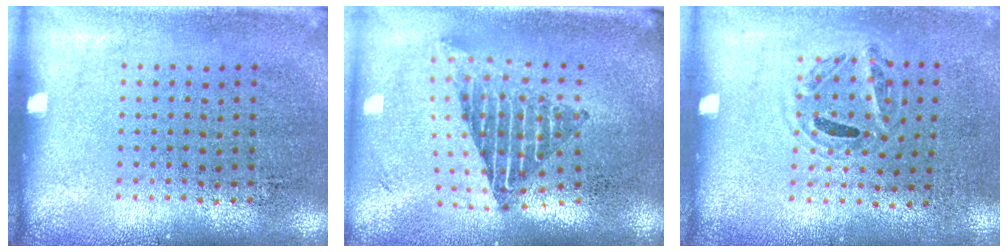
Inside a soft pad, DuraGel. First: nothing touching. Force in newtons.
{"total": 2.3, "press": 1.6, "slide": 1.6}
{"total": 1.0, "press": 0.7, "slide": 0.8}